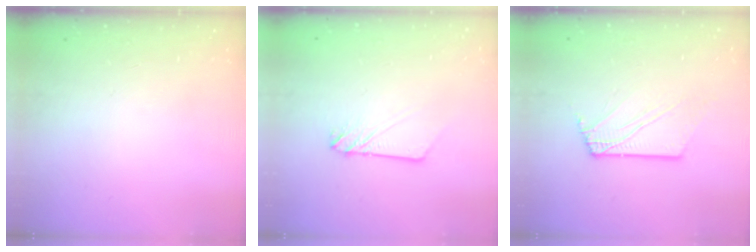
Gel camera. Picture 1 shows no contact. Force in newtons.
{"total": 3.0, "press": 3.0, "slide": 0.2}
{"total": 3.3, "press": 3.2, "slide": 0.3}